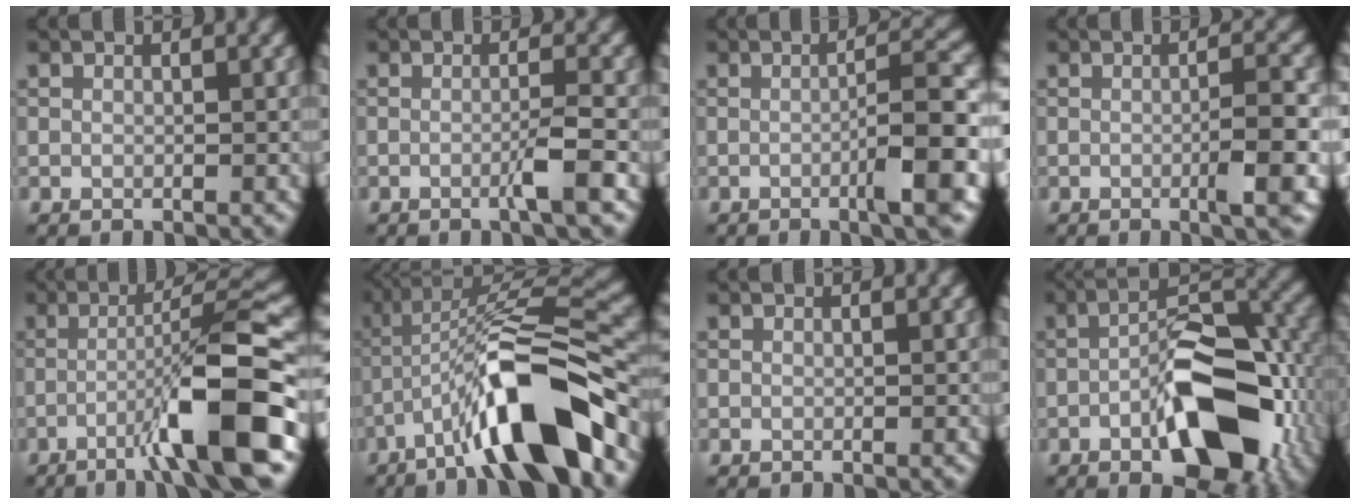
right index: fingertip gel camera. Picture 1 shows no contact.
{"total": 2.4, "force": [-0.9, 0.0, 2.3], "torque": [-0.036, 0.005, -0.023]}
{"total": 5.8, "force": [-1.6, 0.7, 5.5], "torque": [-0.075, 0.014, -0.034]}
{"total": 4.1, "force": [-1.0, 0.6, 4.0], "torque": [-0.057, 0.005, -0.019]}
{"total": 9.8, "force": [-3.7, 1.0, 9.1], "torque": [-0.129, 0.018, -0.066]}
{"total": 11.5, "force": [-6.2, 2.2, 9.5], "torque": [-0.158, 0.020, -0.109]}
{"total": 0.0}
{"total": 11.0, "force": [-3.8, 4.9, 9.1], "torque": [-0.136, 0.006, -0.067]}